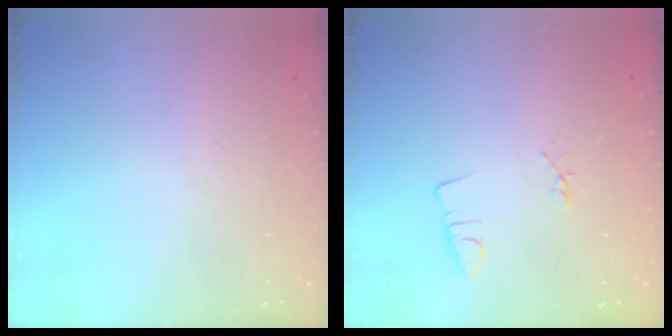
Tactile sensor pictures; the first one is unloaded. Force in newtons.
{"total": 2.2, "press": 1.7, "slide": 1.3}